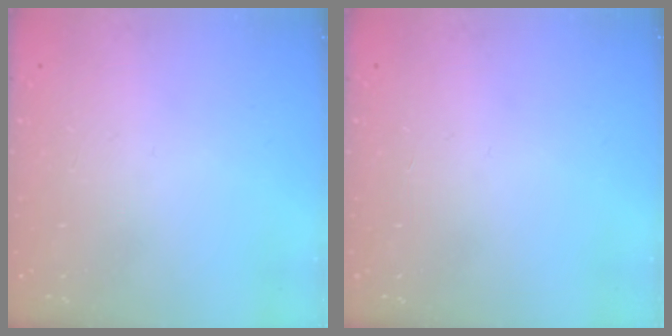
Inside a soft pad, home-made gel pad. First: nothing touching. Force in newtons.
{"total": 0.0}